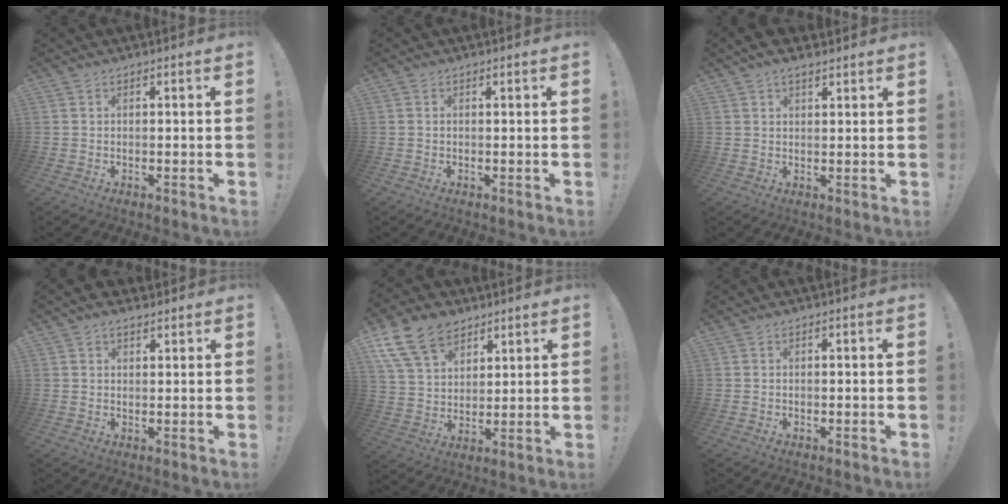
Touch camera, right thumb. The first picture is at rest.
{"total": 0.0}
{"total": 4.3, "force": [3.4, 1.7, 2.1], "torque": [-0.029, -0.014, 0.062]}
{"total": 3.3, "force": [2.7, 1.5, 1.1], "torque": [-0.010, -0.014, 0.049]}
{"total": 15.5, "force": [9.4, 10.1, 6.9], "torque": [-0.126, -0.048, 0.183]}
{"total": 0.0}